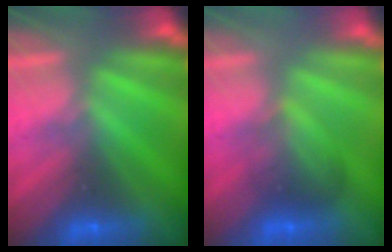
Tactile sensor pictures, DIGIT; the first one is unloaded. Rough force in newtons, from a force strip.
{"total": 2.0}